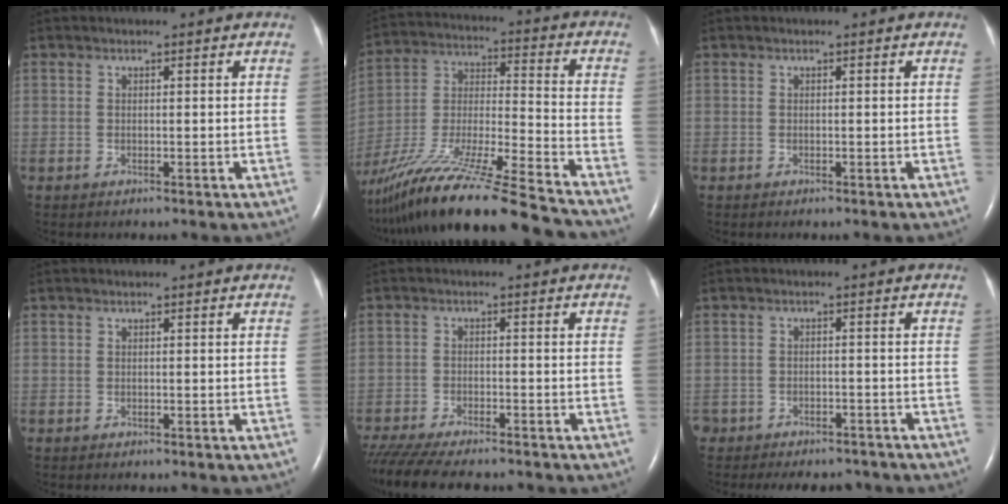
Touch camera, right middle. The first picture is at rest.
{"total": 29.0, "force": [-24.3, 0.7, 15.9], "torque": [-0.291, -0.063, -0.411]}
{"total": 0.0}
{"total": 0.0}
{"total": 13.2, "force": [-11.4, 2.4, 6.2], "torque": [-0.112, -0.022, -0.174]}
{"total": 10.2, "force": [-8.8, 4.4, 2.8], "torque": [-0.054, -0.002, -0.108]}